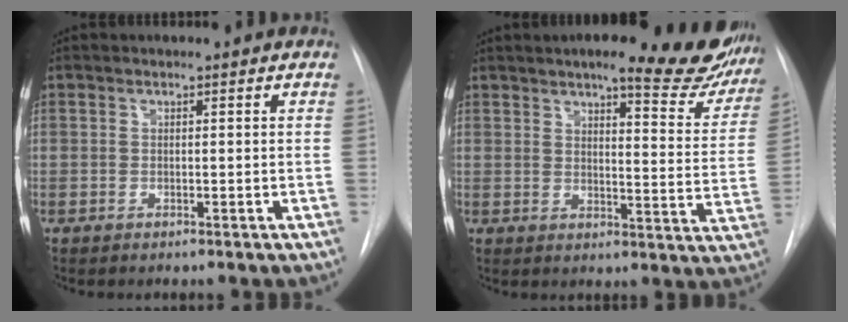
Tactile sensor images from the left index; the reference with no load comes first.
{"total": 18.7, "force": [14.9, 4.1, 10.5], "torque": [-0.117, -0.026, 0.167]}